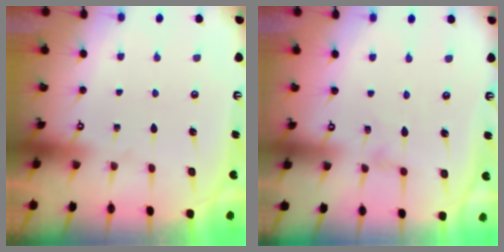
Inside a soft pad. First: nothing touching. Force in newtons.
{"total": 0.0}